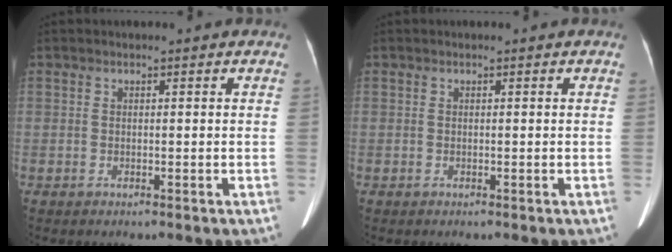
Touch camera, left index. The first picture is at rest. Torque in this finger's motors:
{"motor_torque": [0.00, 0.00, 0.00, 0.00]}